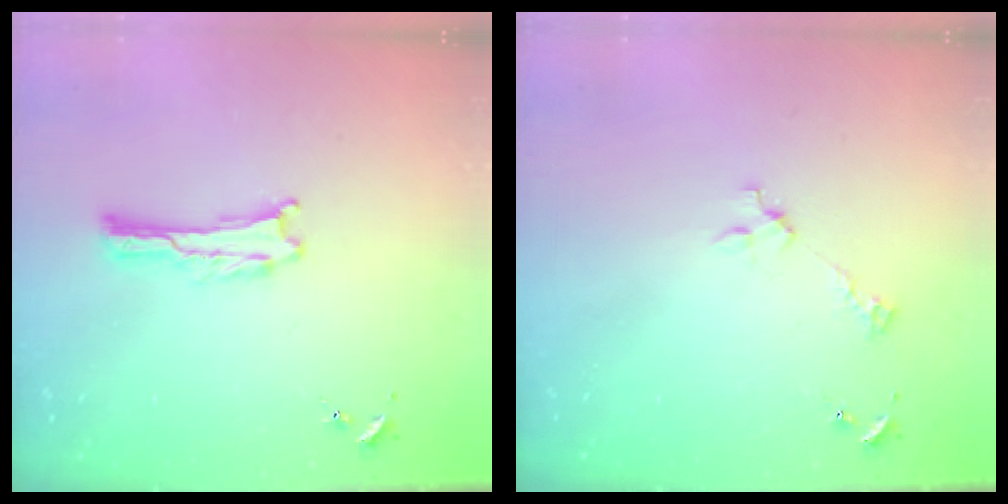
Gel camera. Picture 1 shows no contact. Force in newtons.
{"total": 2.6, "press": 2.6, "slide": 0.3}